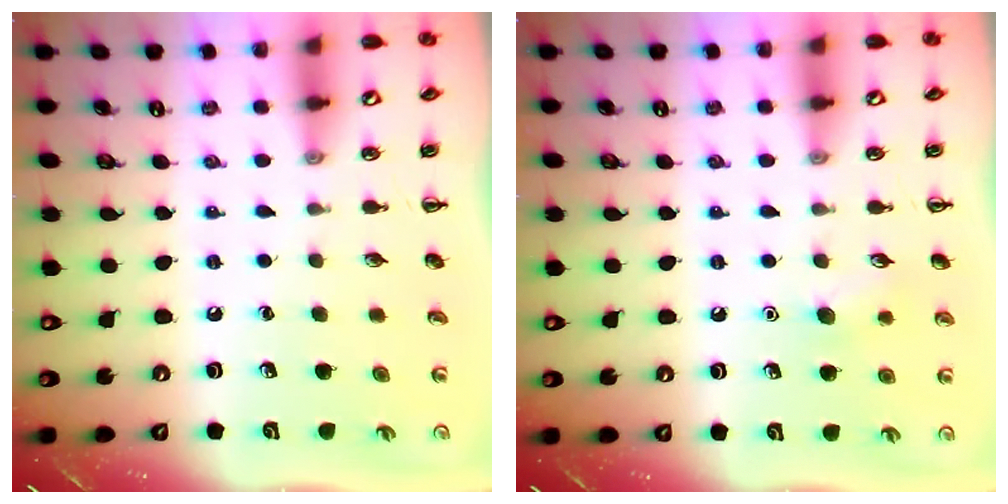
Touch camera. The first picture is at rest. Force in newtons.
{"total": 6.9, "press": 6.7, "slide": 1.7}